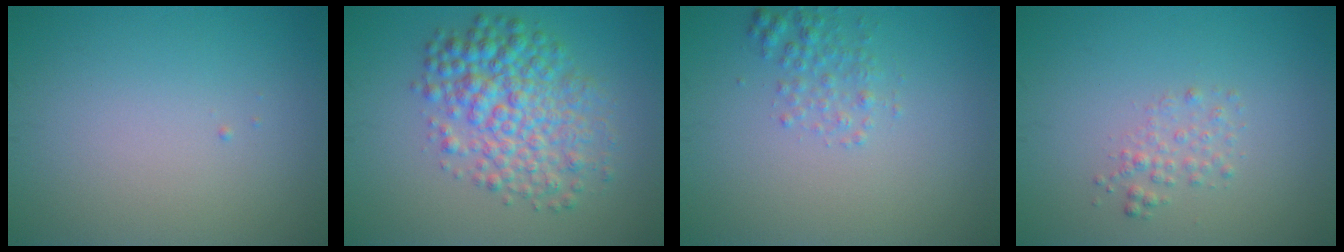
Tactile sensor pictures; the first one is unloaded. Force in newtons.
{"total": 6.2, "press": 6.2, "slide": 0.0}
{"total": 1.7, "press": 1.7, "slide": 0.1}
{"total": 1.4, "press": 1.4, "slide": 0.1}